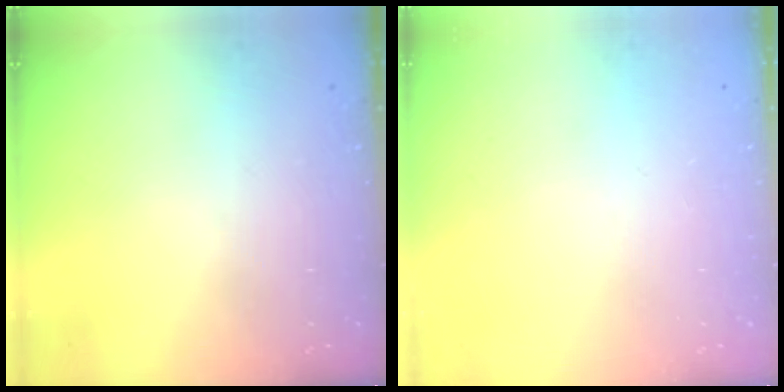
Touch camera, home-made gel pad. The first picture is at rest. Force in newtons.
{"total": 0.0}